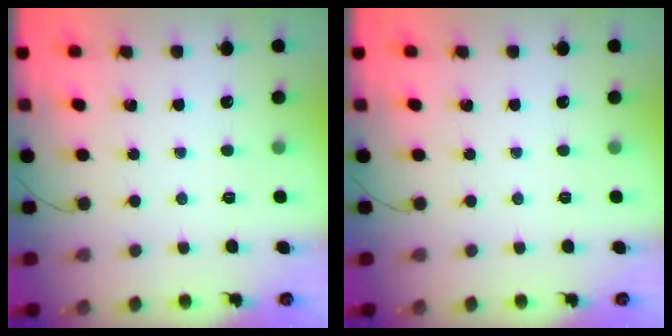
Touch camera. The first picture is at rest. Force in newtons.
{"total": 0.0}